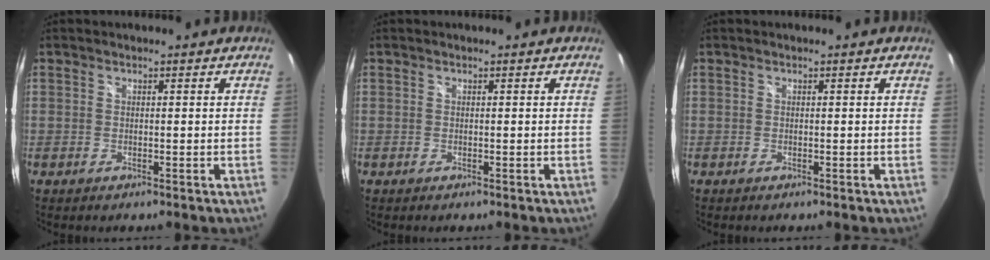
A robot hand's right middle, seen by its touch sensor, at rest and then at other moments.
{"total": 0.0}
{"total": 0.0}